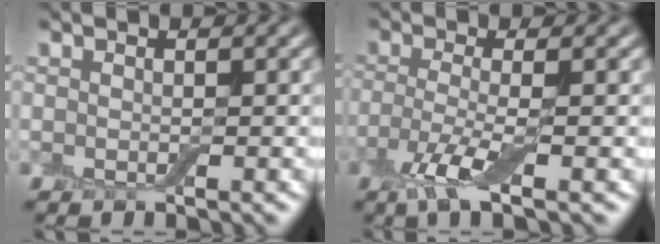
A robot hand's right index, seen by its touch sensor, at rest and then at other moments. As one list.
[{"total": 3.2, "force": [-1.5, 0.6, 2.8], "torque": [-0.065, -0.005, -0.034]}]